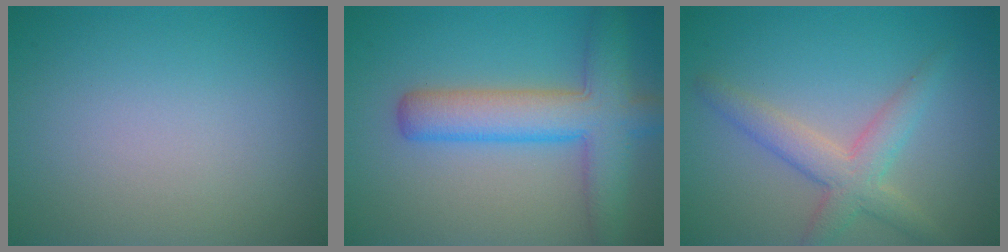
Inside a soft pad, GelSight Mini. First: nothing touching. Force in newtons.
{"total": 6.8, "press": 6.8, "slide": 0.4}
{"total": 3.8, "press": 3.8, "slide": 0.3}